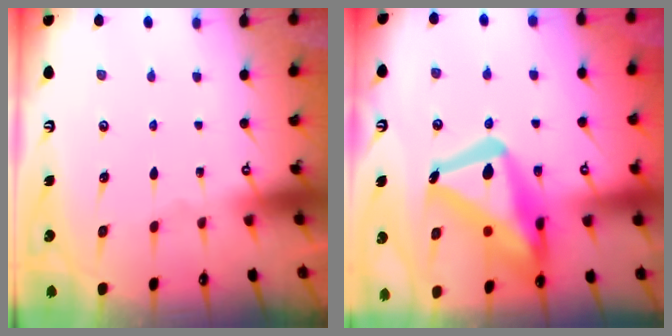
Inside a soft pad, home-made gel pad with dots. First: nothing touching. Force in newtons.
{"total": 22.0, "press": 21.9, "slide": 1.9}